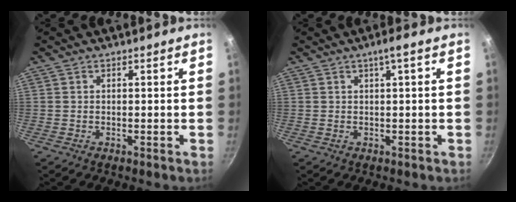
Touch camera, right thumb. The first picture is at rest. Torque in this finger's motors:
{"motor_torque": [-0.03, -0.11, 0.34, 0.06, -0.03]}